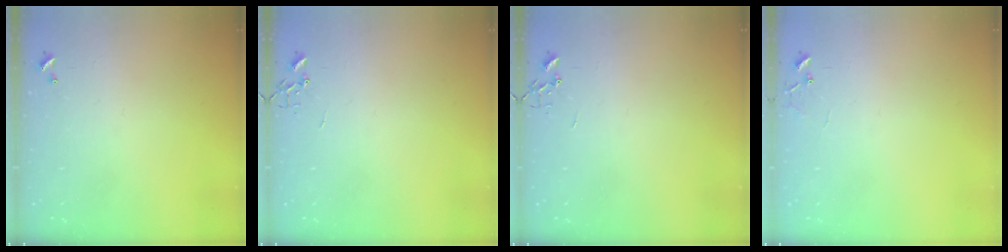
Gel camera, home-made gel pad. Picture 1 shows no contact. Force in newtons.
{"total": 0.0}
{"total": 0.0}
{"total": 6.6, "press": 6.6, "slide": 0.5}